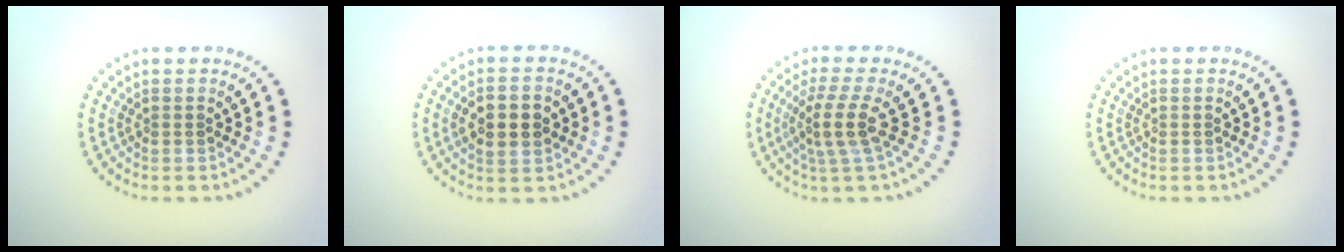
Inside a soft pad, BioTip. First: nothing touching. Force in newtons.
{"total": 3.9, "press": 3.9, "slide": 0.2}
{"total": 3.3, "press": 2.4, "slide": 2.3}
{"total": 0.0}